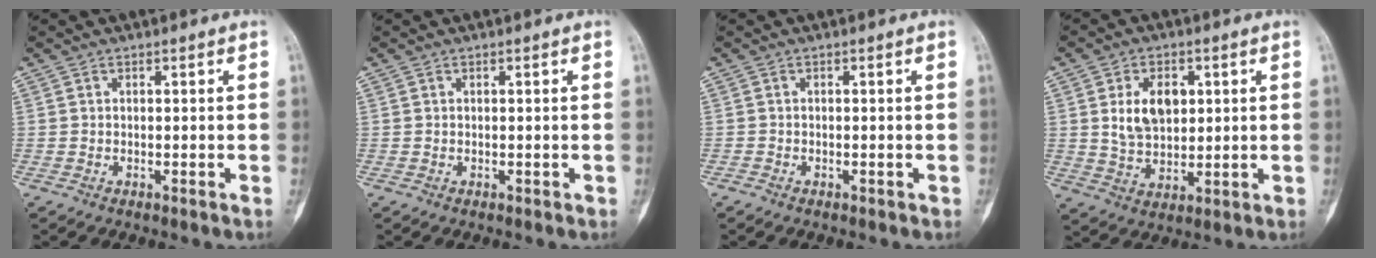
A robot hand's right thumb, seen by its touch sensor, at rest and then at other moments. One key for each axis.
{"total": 0.0}
{"total": 0.7, "fx": -0.5, "fy": 0.4, "fz": 0.0, "tx": 0.003, "ty": 0.003, "tz": -0.014}
{"total": 9.4, "fx": 2.1, "fy": 6.4, "fz": 6.6, "tx": -0.085, "ty": -0.009, "tz": 0.044}